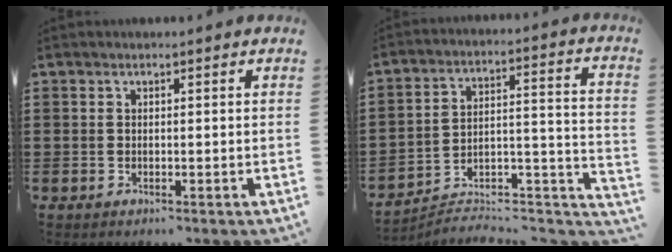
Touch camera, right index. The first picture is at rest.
{"total": 5.2, "force": [-4.9, 1.0, 1.5], "torque": [-0.021, -0.008, -0.101]}